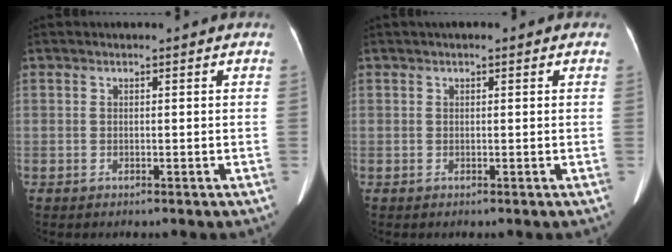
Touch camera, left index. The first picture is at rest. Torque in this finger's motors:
{"motor_torque": [0.20, -0.21, 0.03, 0.06]}